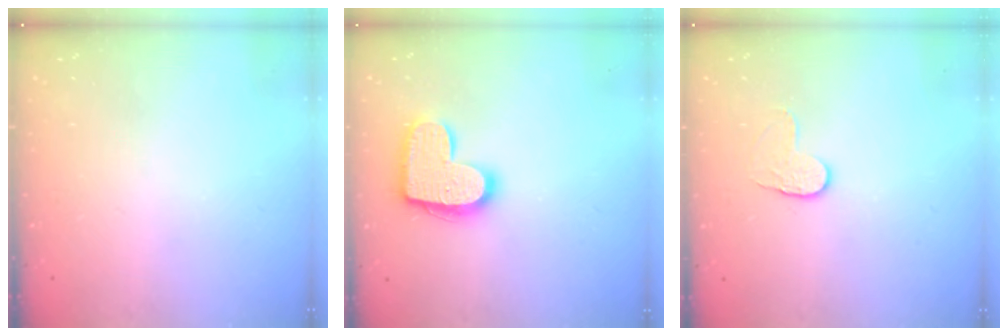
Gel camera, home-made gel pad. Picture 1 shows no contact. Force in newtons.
{"total": 14.5, "press": 14.5, "slide": 0.7}
{"total": 4.3, "press": 4.3, "slide": 0.4}